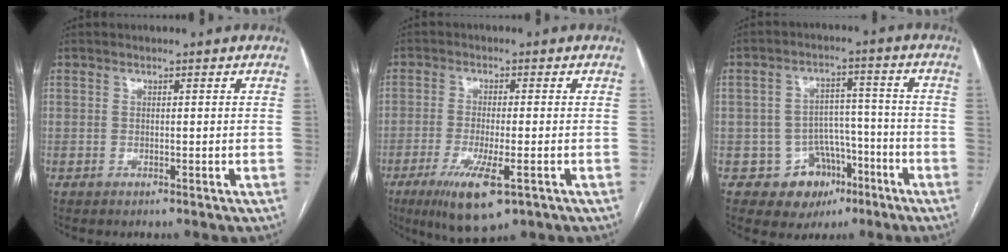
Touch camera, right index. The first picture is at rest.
{"total": 9.2, "force": [-4.6, 1.8, 7.8], "torque": [-0.140, -0.025, -0.072]}
{"total": 8.1, "force": [-3.9, 7.0, 1.6], "torque": [0.001, 0.030, -0.047]}